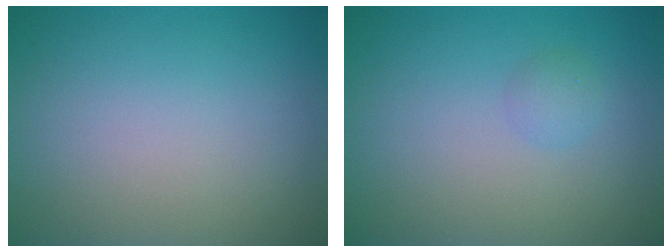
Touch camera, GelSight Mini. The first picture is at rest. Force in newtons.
{"total": 1.0, "press": 1.0, "slide": 0.0}